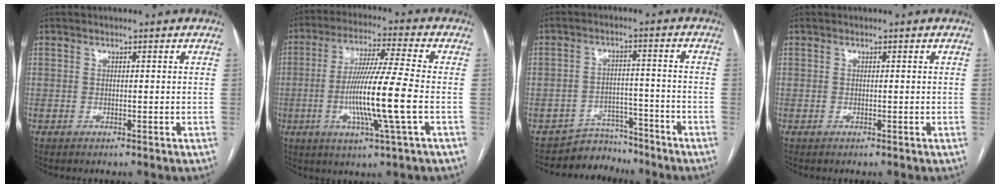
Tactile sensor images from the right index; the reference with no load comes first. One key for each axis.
{"total": 12.9, "fx": -2.6, "fy": -0.8, "fz": 12.6, "tx": -0.245, "ty": -0.012, "tz": -0.056}
{"total": 5.6, "fx": -5.0, "fy": 2.1, "fz": -1.0, "tx": 0.022, "ty": 0.029, "tz": -0.078}
{"total": 0.0}